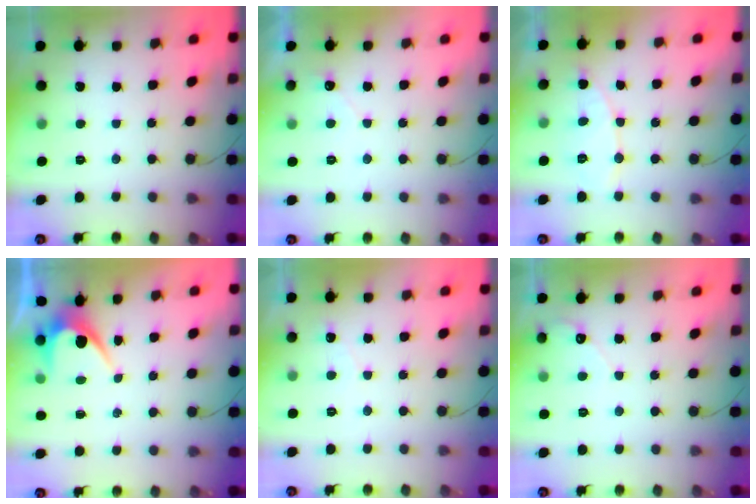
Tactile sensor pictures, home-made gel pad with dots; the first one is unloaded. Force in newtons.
{"total": 2.8, "press": 2.8, "slide": 0.2}
{"total": 6.5, "press": 6.5, "slide": 0.4}
{"total": 4.3, "press": 4.3, "slide": 0.2}
{"total": 2.2, "press": 2.2, "slide": 0.0}
{"total": 2.8, "press": 2.8, "slide": 0.2}